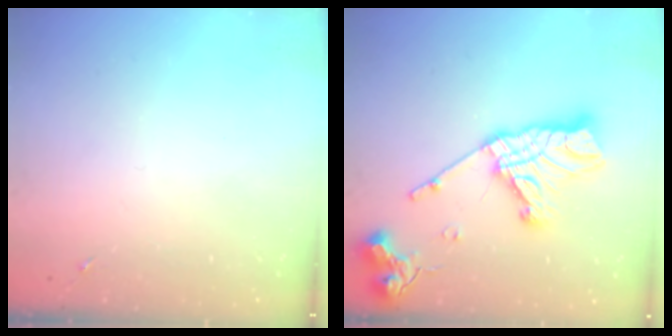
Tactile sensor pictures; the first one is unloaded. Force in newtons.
{"total": 20.7, "press": 20.6, "slide": 1.9}